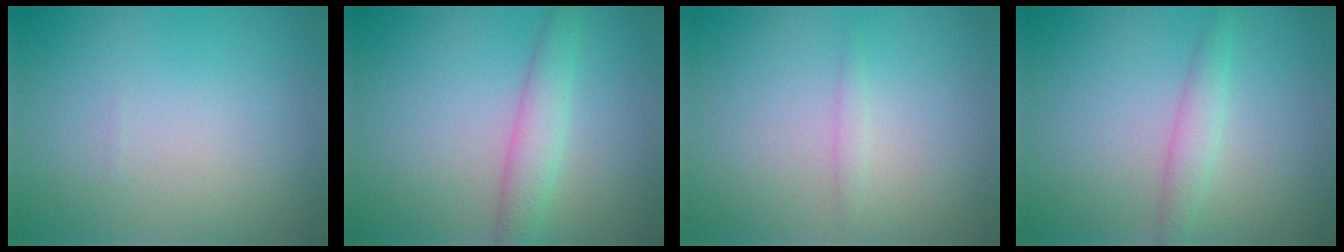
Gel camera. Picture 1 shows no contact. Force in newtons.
{"total": 2.7, "press": 2.7, "slide": 0.1}
{"total": 0.7, "press": 0.7, "slide": 0.1}
{"total": 1.9, "press": 1.9, "slide": 0.1}